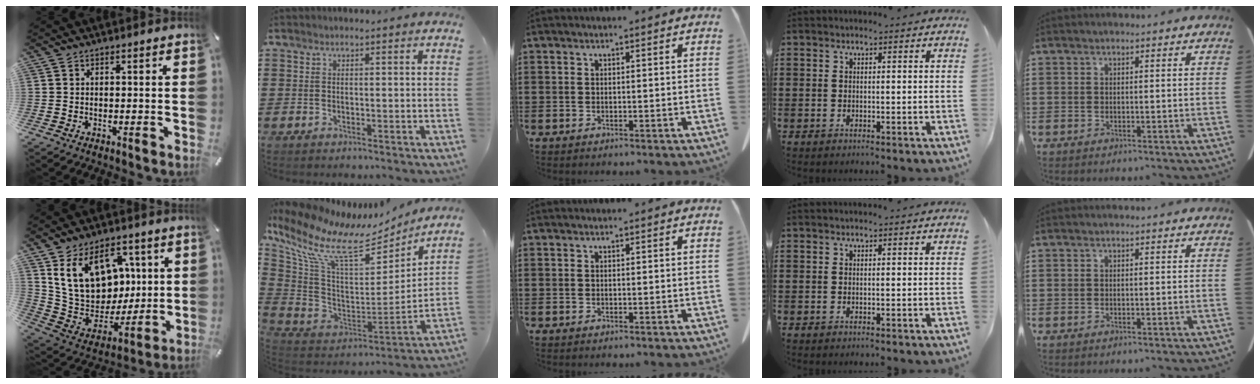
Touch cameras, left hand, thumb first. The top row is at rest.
{"thumb": {"total": 19.4, "force": [7.3, 14.3, 10.9], "torque": [-0.200, -0.024, 0.143]}, "index": {"total": 12.3, "force": [8.0, 4.4, 8.3], "torque": [-0.201, -0.059, 0.134]}}